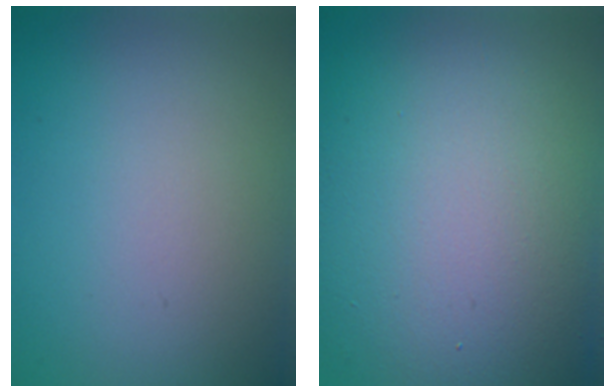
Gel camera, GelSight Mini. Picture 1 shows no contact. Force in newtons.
{"total": 15.3, "press": 15.3, "slide": 0.8}